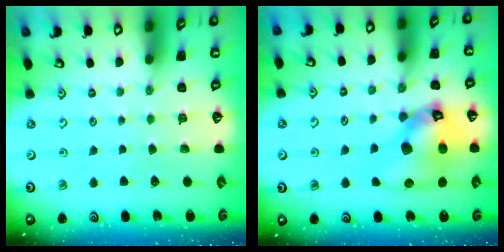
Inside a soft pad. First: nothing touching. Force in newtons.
{"total": 16.3, "press": 16.2, "slide": 2.3}